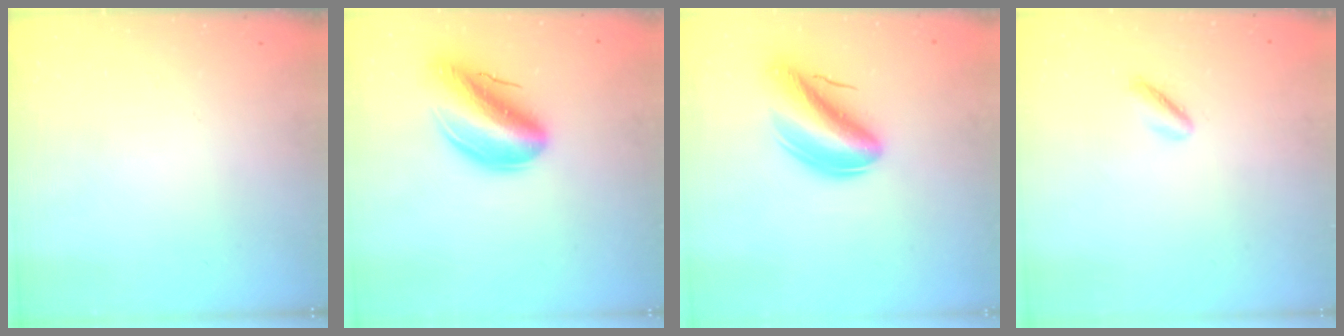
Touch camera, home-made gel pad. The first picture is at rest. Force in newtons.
{"total": 16.2, "press": 15.6, "slide": 4.4}
{"total": 9.9, "press": 9.4, "slide": 2.9}
{"total": 1.6, "press": 1.5, "slide": 0.4}